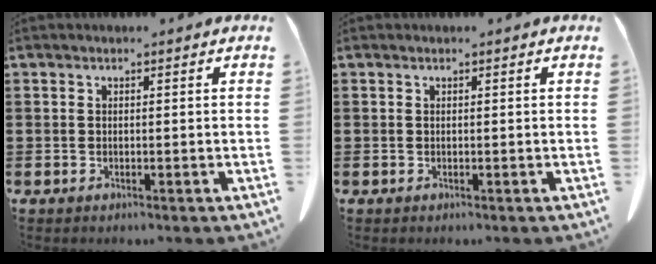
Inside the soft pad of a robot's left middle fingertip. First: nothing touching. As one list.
[{"total": 0.0}]